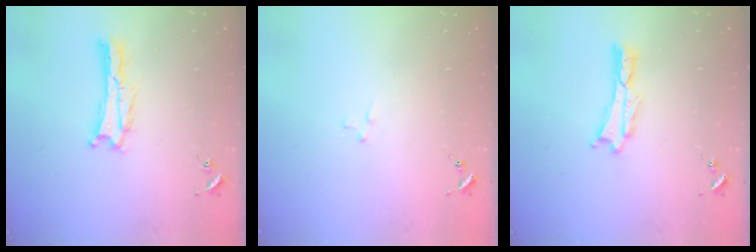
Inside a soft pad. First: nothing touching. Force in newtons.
{"total": 2.1, "press": 2.1, "slide": 0.2}
{"total": 0.0}